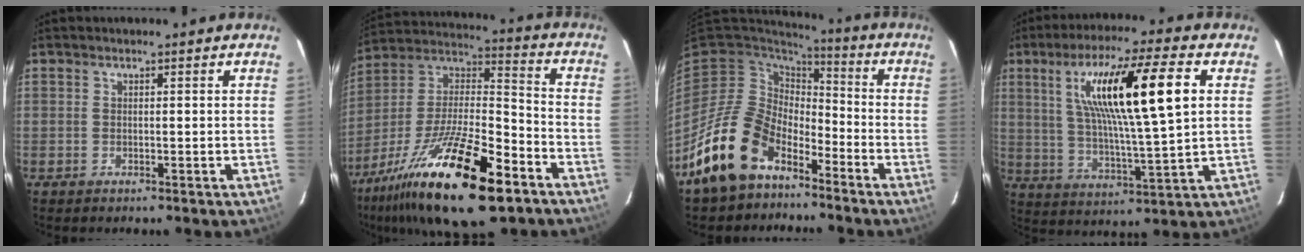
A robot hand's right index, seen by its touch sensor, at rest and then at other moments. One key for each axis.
{"total": 26.8, "fx": -15.8, "fy": 8.6, "fz": 19.9, "tx": -0.374, "ty": -0.026, "tz": -0.273}
{"total": 18.2, "fx": -11.2, "fy": 10.7, "fz": 9.6, "tx": -0.219, "ty": -0.005, "tz": -0.191}
{"total": 18.7, "fx": 5.3, "fy": 2.1, "fz": 17.8, "tx": -0.315, "ty": 0.008, "tz": 0.096}